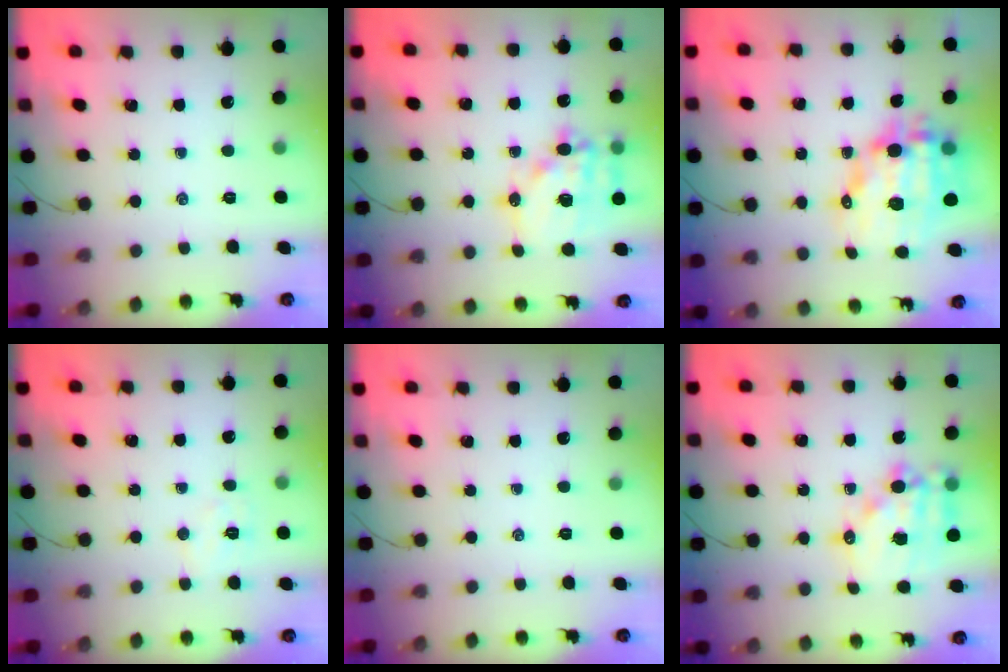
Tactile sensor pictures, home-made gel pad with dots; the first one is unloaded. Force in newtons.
{"total": 15.6, "press": 15.3, "slide": 3.2}
{"total": 15.0, "press": 14.6, "slide": 3.5}
{"total": 5.5, "press": 5.5, "slide": 0.8}
{"total": 0.0}
{"total": 15.4, "press": 15.1, "slide": 3.4}